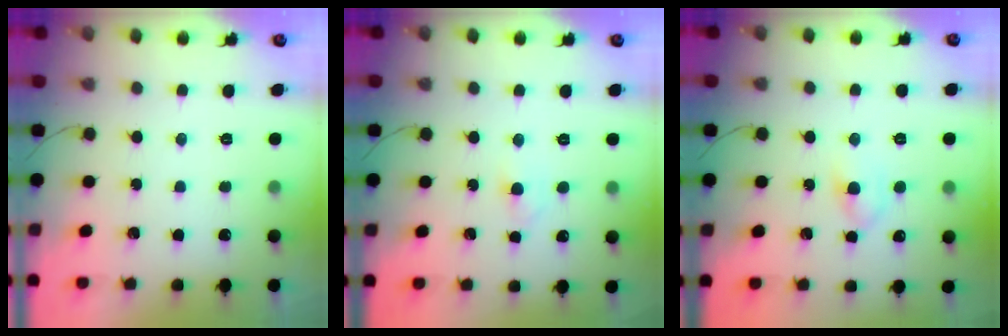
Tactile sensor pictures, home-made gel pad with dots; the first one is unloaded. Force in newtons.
{"total": 2.5, "press": 2.3, "slide": 0.9}
{"total": 5.0, "press": 4.7, "slide": 1.7}